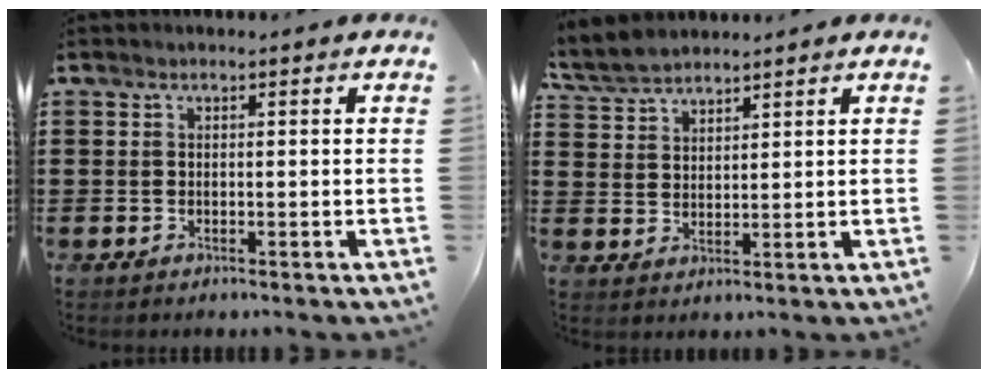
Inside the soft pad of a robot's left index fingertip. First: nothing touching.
{"total": 4.3, "force": [4.0, 1.2, 0.9], "torque": [-0.032, -0.005, 0.075]}